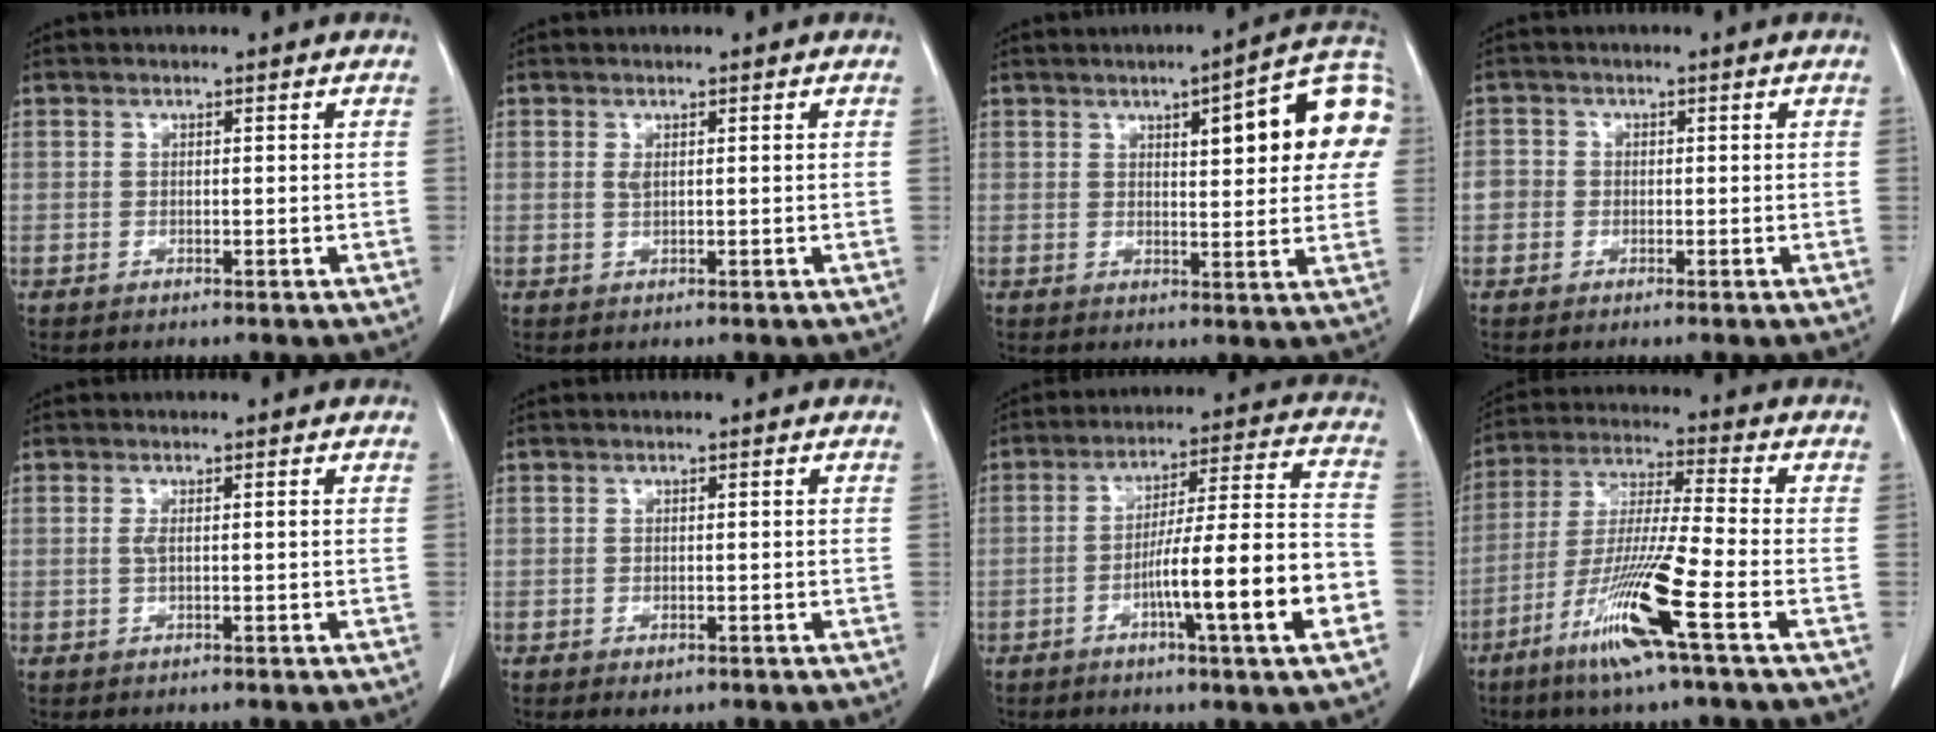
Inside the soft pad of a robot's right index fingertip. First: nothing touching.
{"total": 0.9, "force": [0.4, 0.3, 0.8], "torque": [-0.018, -0.003, 0.008]}
{"total": 14.1, "force": [4.1, 3.2, 13.1], "torque": [-0.160, 0.024, 0.043]}
{"total": 2.7, "force": [-0.3, 2.6, 0.6], "torque": [0.000, 0.012, -0.009]}
{"total": 1.3, "force": [0.1, 0.2, 1.3], "torque": [-0.027, 0.000, 0.002]}
{"total": 1.3, "force": [-0.8, 0.6, 0.8], "torque": [-0.010, -0.001, -0.005]}
{"total": 15.6, "force": [-5.3, 0.1, 14.6], "torque": [-0.229, 0.009, -0.081]}
{"total": 13.7, "force": [-6.5, -0.7, 12.0], "torque": [-0.243, -0.025, -0.126]}